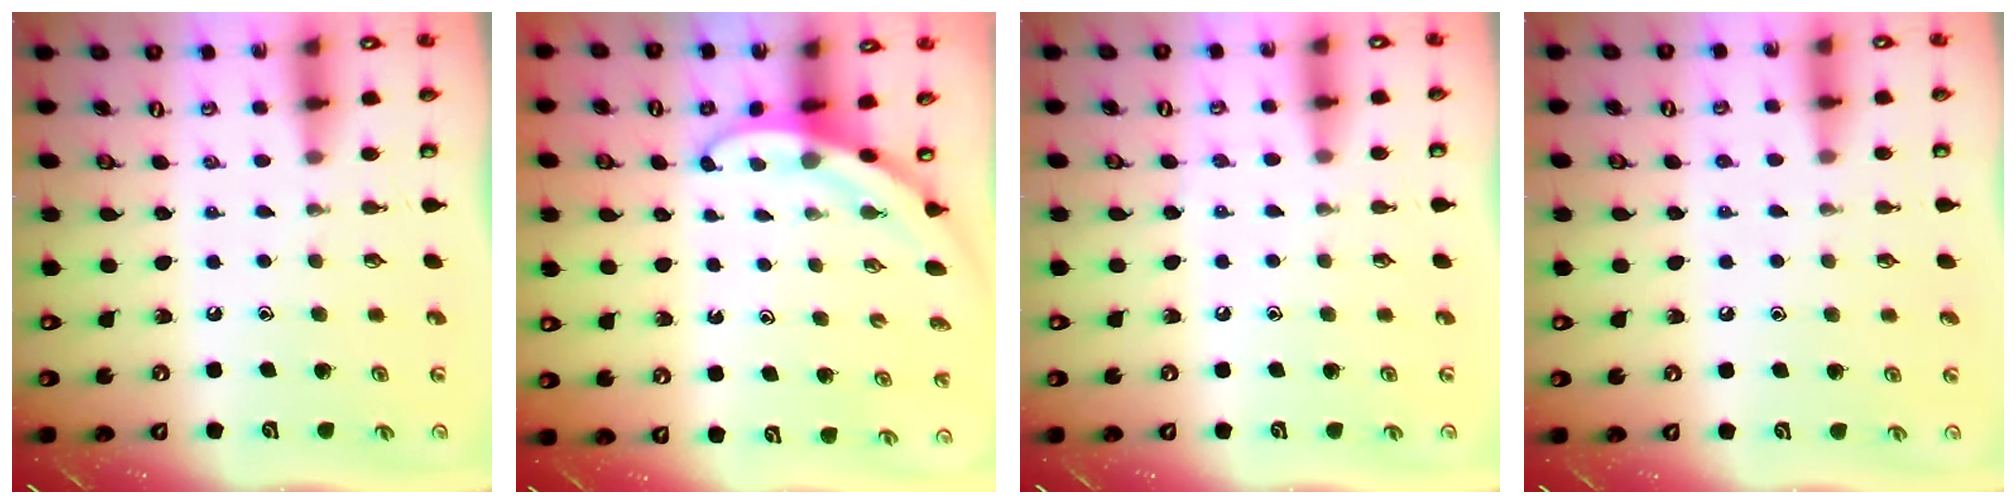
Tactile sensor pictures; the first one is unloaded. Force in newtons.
{"total": 3.1, "press": 3.1, "slide": 0.1}
{"total": 4.1, "press": 4.1, "slide": 0.4}
{"total": 3.6, "press": 3.6, "slide": 0.4}